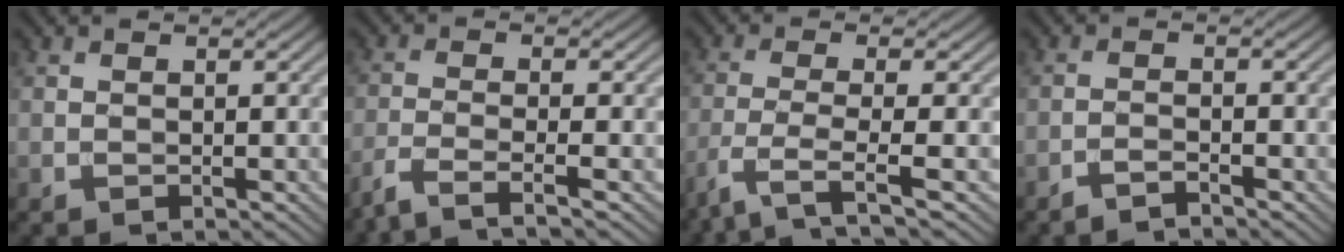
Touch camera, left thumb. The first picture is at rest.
{"total": 4.5, "force": [-3.2, 0.6, 3.0], "torque": [-0.051, -0.001, -0.081]}
{"total": 5.1, "force": [-3.0, 0.8, 4.1], "torque": [-0.080, -0.005, -0.074]}
{"total": 1.9, "force": [-1.7, 0.1, 0.9], "torque": [-0.014, 0.003, -0.040]}